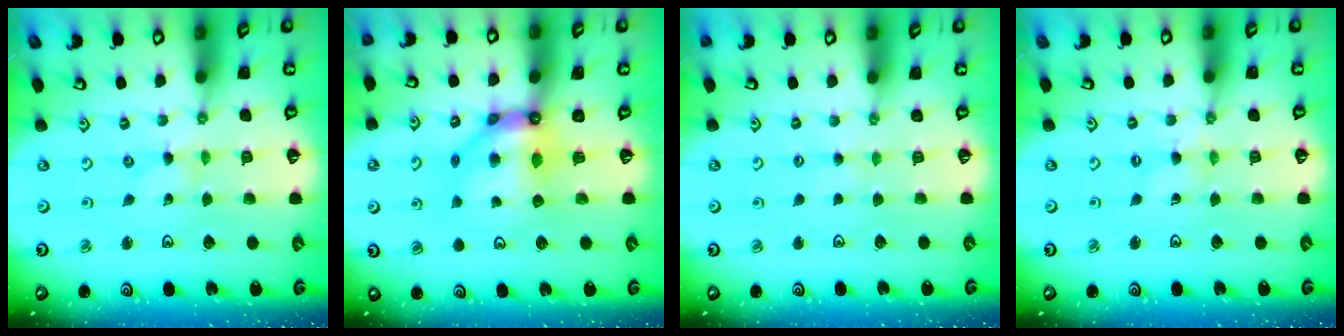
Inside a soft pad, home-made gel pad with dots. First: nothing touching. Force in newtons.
{"total": 9.0, "press": 8.9, "slide": 1.2}
{"total": 2.1, "press": 2.1, "slide": 0.3}
{"total": 0.0}